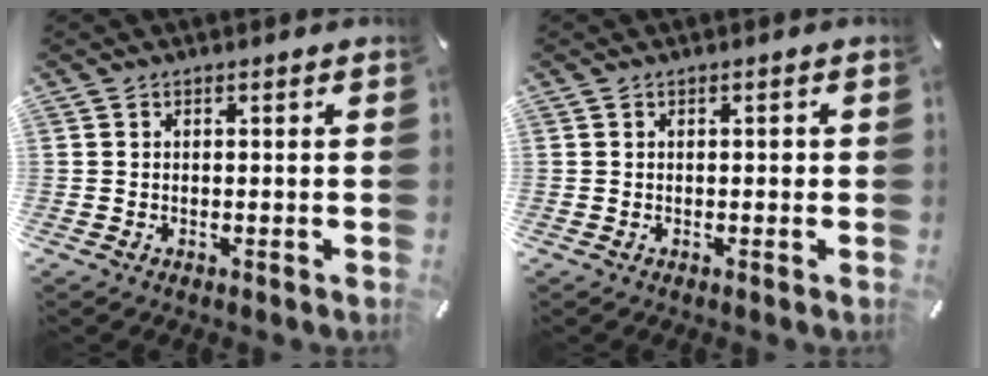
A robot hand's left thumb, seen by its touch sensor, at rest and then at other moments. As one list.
[{"total": 0.9, "force": [-0.1, 0.7, 0.6], "torque": [-0.011, 0.004, -0.003]}]